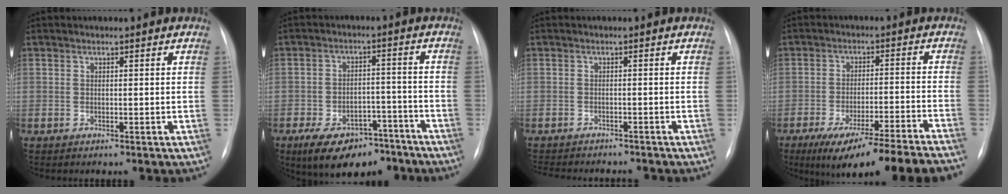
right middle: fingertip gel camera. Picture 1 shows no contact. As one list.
[{"total": 12.5, "force": [-8.8, 6.2, 6.3], "torque": [-0.091, 0.015, -0.134]}, {"total": 9.5, "force": [-8.7, 2.3, 3.2], "torque": [-0.051, -0.005, -0.112]}, {"total": 17.4, "force": [-14.4, -0.8, 9.7], "torque": [-0.112, -0.026, -0.213]}]